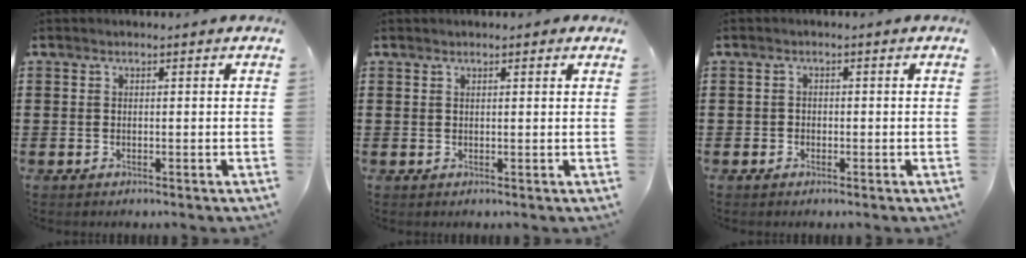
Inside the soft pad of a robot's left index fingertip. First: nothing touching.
{"total": 1.0, "force": [0.8, 0.3, 0.5], "torque": [-0.012, 0.004, 0.014]}
{"total": 1.0, "force": [-0.5, 0.8, 0.1], "torque": [-0.005, 0.003, -0.012]}